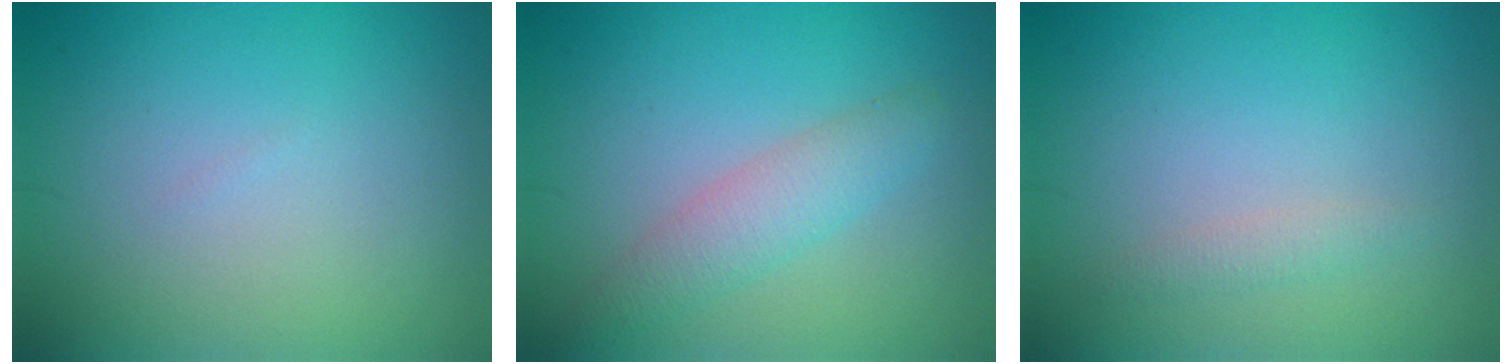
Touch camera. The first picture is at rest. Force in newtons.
{"total": 3.0, "press": 2.9, "slide": 0.2}
{"total": 1.1, "press": 1.1, "slide": 0.0}